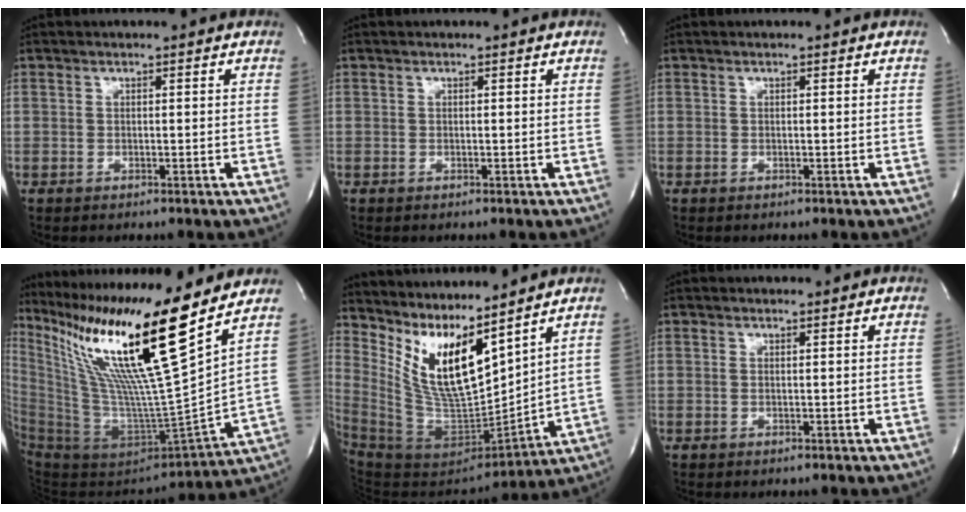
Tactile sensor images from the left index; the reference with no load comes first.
{"total": 0.0}
{"total": 0.0}
{"total": 26.6, "force": [18.2, -1.8, 19.3], "torque": [-0.371, -0.050, 0.325]}
{"total": 15.8, "force": [10.5, 3.0, 11.4], "torque": [-0.227, -0.028, 0.209]}
{"total": 0.0}